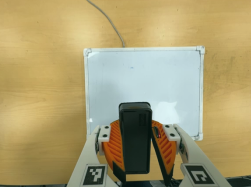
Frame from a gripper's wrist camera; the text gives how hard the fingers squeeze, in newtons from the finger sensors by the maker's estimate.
{"total": 8.3, "left": 8.1, "right": 8.5}